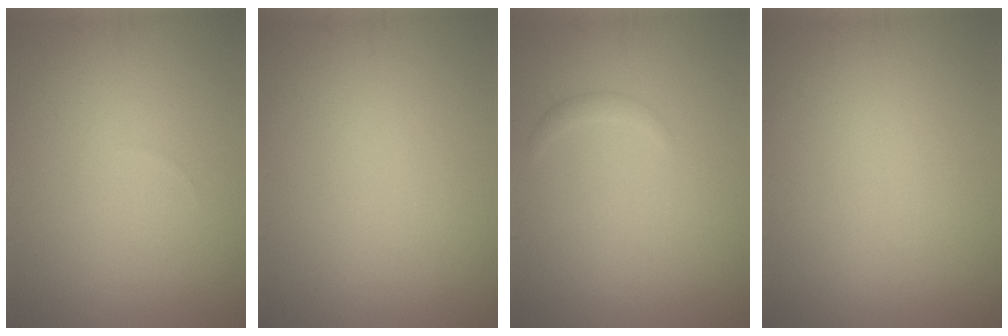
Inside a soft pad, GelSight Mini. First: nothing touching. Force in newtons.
{"total": 0.0}
{"total": 0.7, "press": 0.7, "slide": 0.0}
{"total": 0.0}